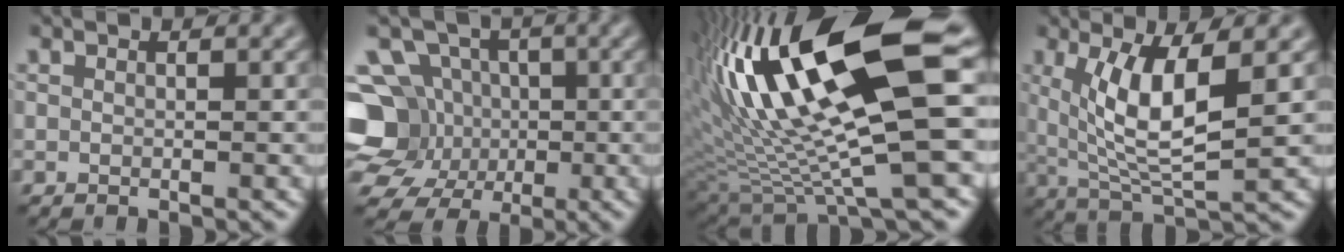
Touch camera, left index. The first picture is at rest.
{"total": 10.6, "force": [-1.0, 9.8, 3.9], "torque": [-0.105, 0.017, -0.044]}
{"total": 16.7, "force": [4.2, 4.0, 15.6], "torque": [-0.293, -0.001, 0.081]}
{"total": 6.8, "force": [1.4, 2.0, 6.4], "torque": [-0.128, -0.015, 0.034]}